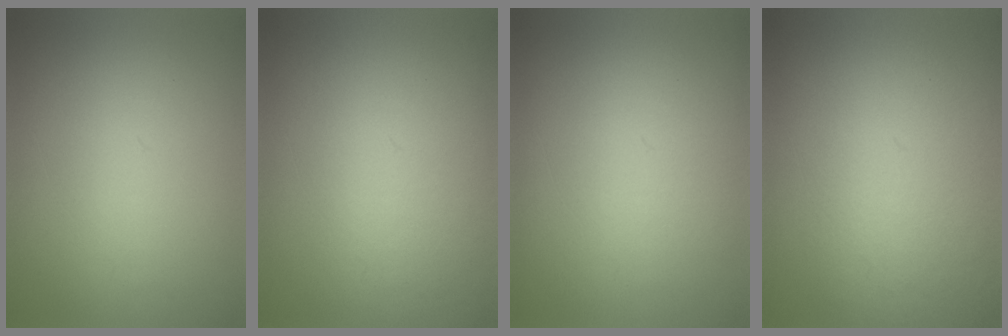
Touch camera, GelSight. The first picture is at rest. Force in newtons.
{"total": 3.5}
{"total": 1.0}
{"total": 5.8}